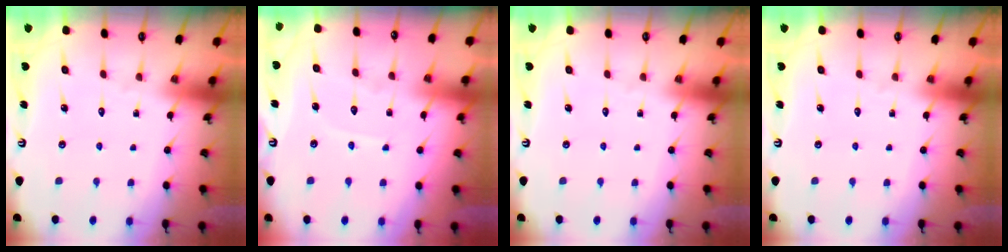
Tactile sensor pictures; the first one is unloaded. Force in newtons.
{"total": 4.5, "press": 4.5, "slide": 0.6}
{"total": 0.0}
{"total": 0.0}